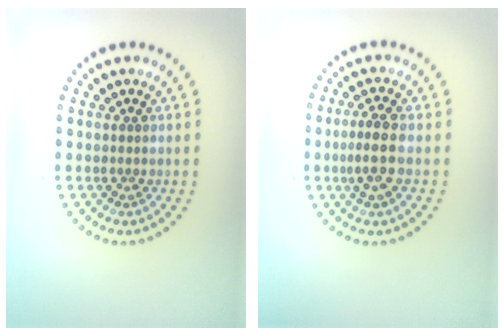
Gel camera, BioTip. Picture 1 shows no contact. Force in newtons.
{"total": 2.8, "press": 2.6, "slide": 1.0}